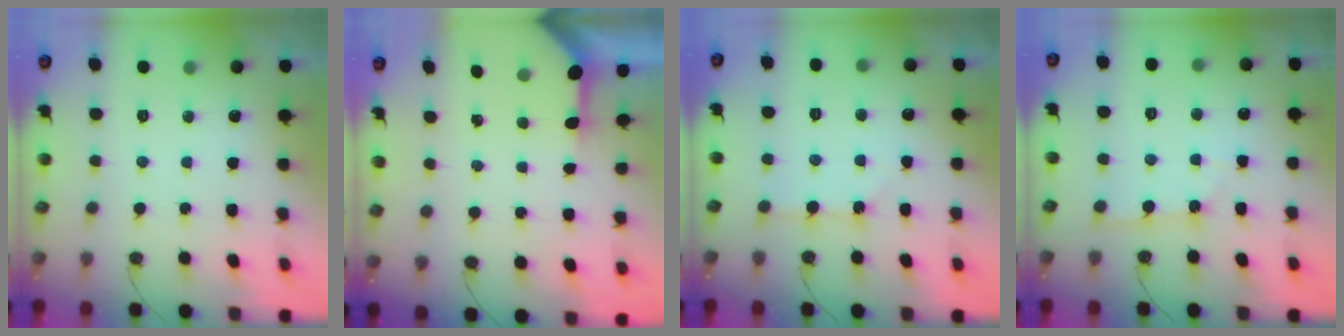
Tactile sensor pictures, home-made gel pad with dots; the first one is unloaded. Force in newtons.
{"total": 3.2, "press": 3.2, "slide": 0.4}
{"total": 1.5, "press": 1.5, "slide": 0.3}
{"total": 2.6, "press": 2.6, "slide": 0.3}